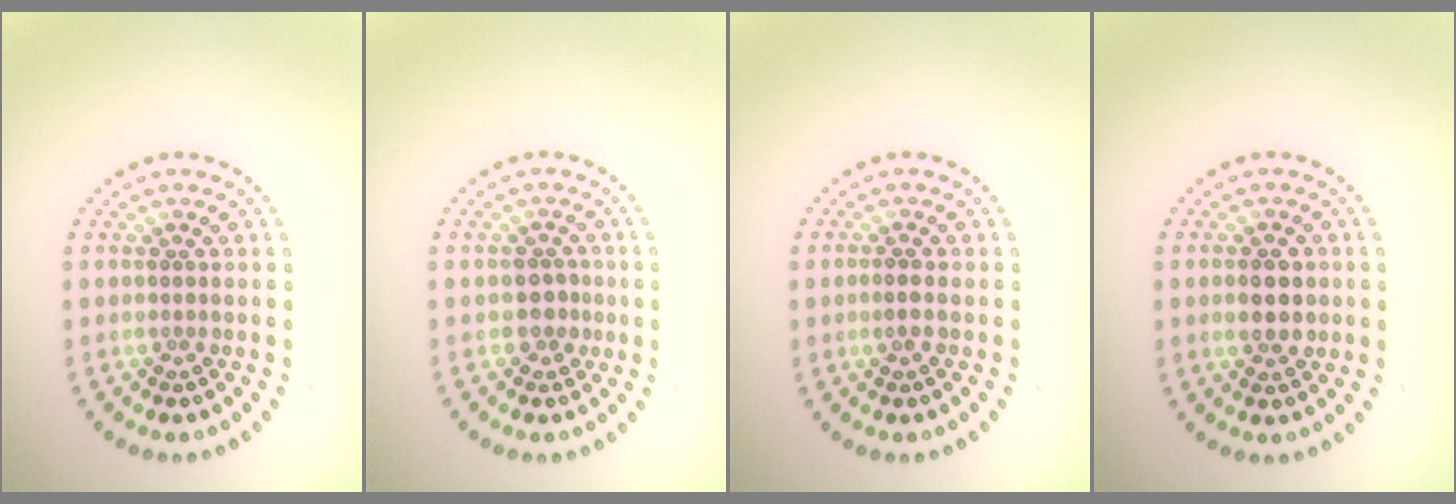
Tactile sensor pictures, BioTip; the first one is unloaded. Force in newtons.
{"total": 1.6, "press": 1.4, "slide": 0.8}
{"total": 0.9, "press": 0.8, "slide": 0.4}
{"total": 2.6, "press": 2.6, "slide": 0.2}